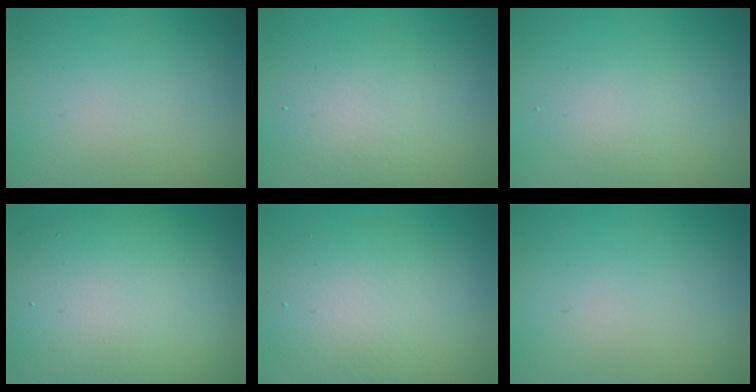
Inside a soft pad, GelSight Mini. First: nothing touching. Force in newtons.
{"total": 2.9, "press": 2.9, "slide": 0.4}
{"total": 1.7, "press": 1.6, "slide": 0.1}
{"total": 10.1, "press": 10.1, "slide": 0.7}
{"total": 4.6, "press": 4.6, "slide": 0.3}
{"total": 0.0}